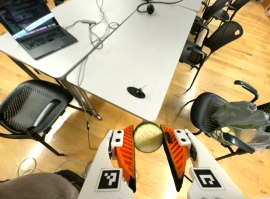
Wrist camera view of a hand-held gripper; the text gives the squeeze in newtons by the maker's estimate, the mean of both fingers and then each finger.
{"total": 9.3, "left": 9.1, "right": 9.4}